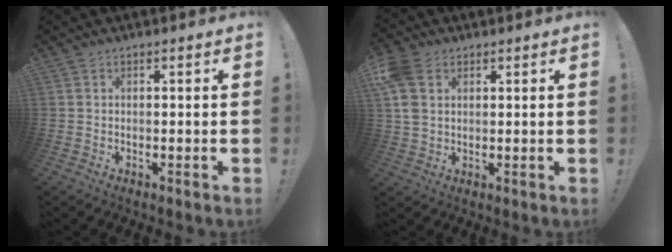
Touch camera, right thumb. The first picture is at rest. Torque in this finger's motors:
{"motor_torque": [0.52, 0.59, 0.52, 0.61, 0.08]}